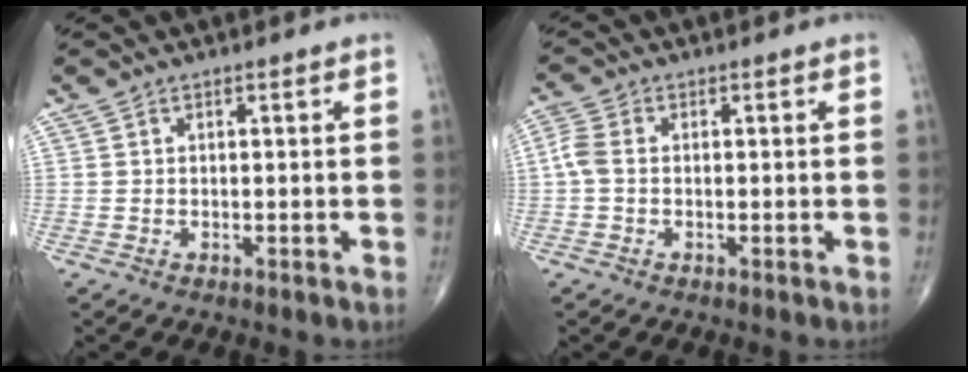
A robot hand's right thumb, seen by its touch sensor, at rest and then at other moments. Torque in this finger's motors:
{"motor_torque": [-0.09, 0.10, 0.00, -0.04, 0.02]}